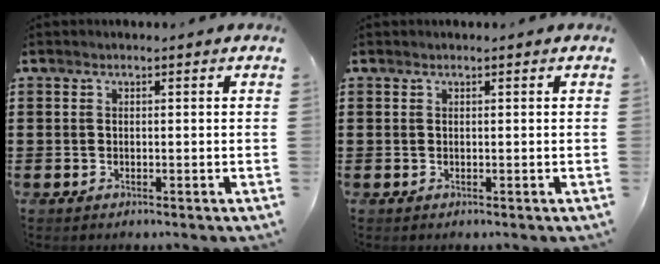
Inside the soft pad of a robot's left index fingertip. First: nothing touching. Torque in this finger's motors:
{"motor_torque": [-0.04, 0.22, -0.04, 0.00]}